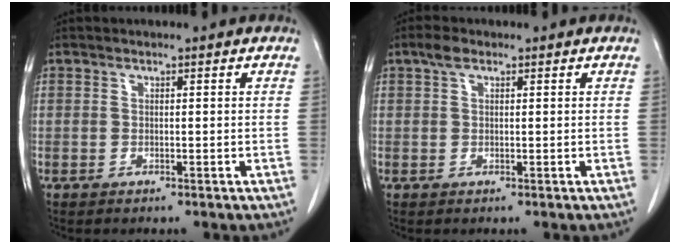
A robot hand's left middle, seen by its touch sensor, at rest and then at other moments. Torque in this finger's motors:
{"motor_torque": [0.56, -0.38, -0.21, -0.02]}